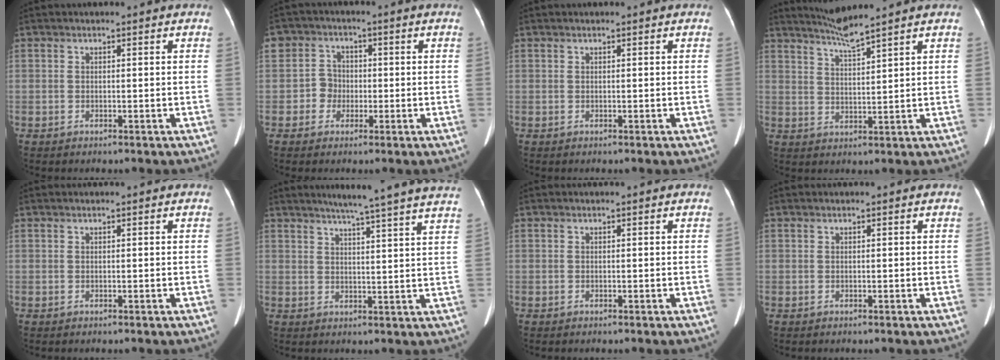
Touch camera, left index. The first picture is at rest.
{"total": 3.9, "force": [-0.8, 3.8, 0.6], "torque": [-0.014, 0.012, -0.013]}
{"total": 0.0}
{"total": 4.8, "force": [4.3, -1.4, 1.6], "torque": [-0.038, -0.007, 0.084]}
{"total": 0.0}
{"total": 17.0, "force": [14.7, -1.4, 8.4], "torque": [-0.122, -0.018, 0.174]}
{"total": 0.0}
{"total": 0.0}